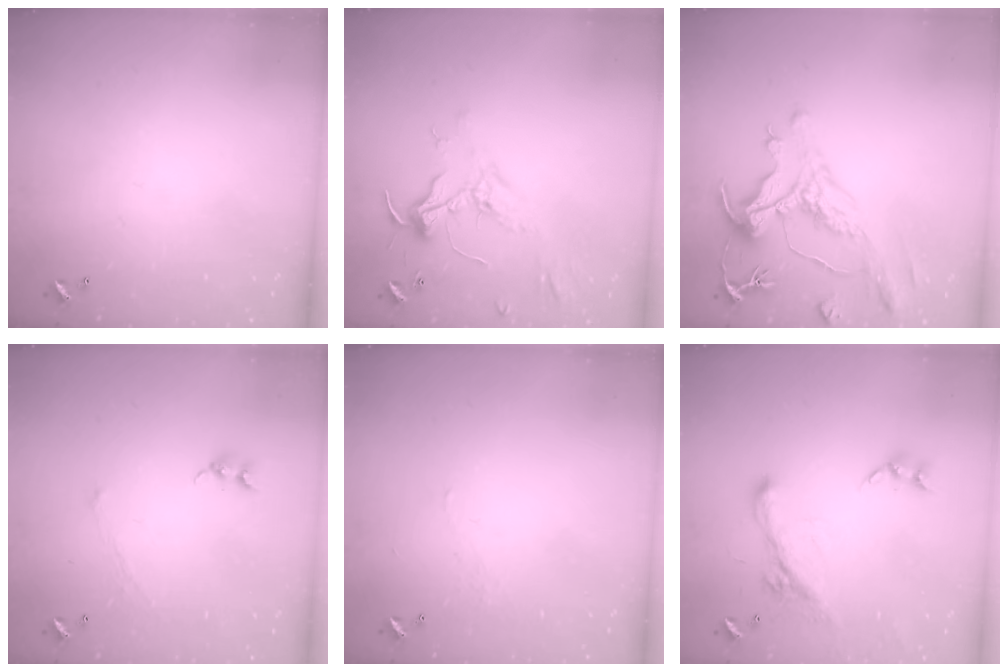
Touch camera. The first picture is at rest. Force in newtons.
{"total": 2.4, "press": 2.3, "slide": 0.7}
{"total": 1.9, "press": 0.9, "slide": 1.6}
{"total": 0.8, "press": 0.7, "slide": 0.5}
{"total": 2.2, "press": 2.2, "slide": 0.5}
{"total": 3.9, "press": 3.6, "slide": 1.5}